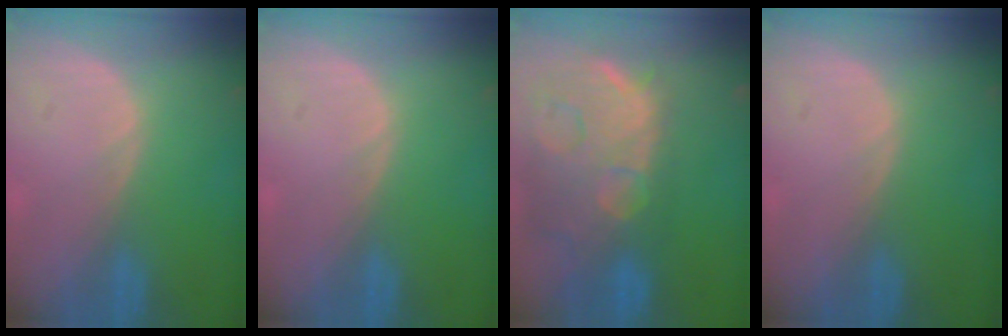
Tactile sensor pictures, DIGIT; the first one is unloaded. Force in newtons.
{"total": 0.0}
{"total": 14.9, "press": 12.0, "slide": 8.9}
{"total": 0.0}